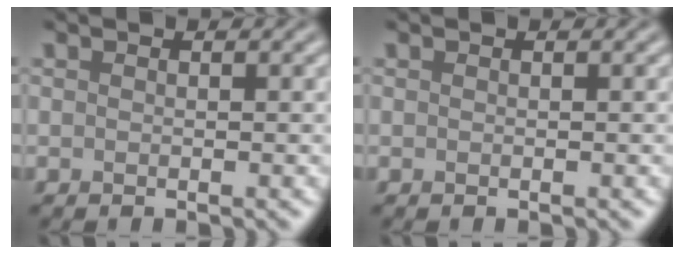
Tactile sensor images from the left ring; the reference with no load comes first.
{"total": 0.0}